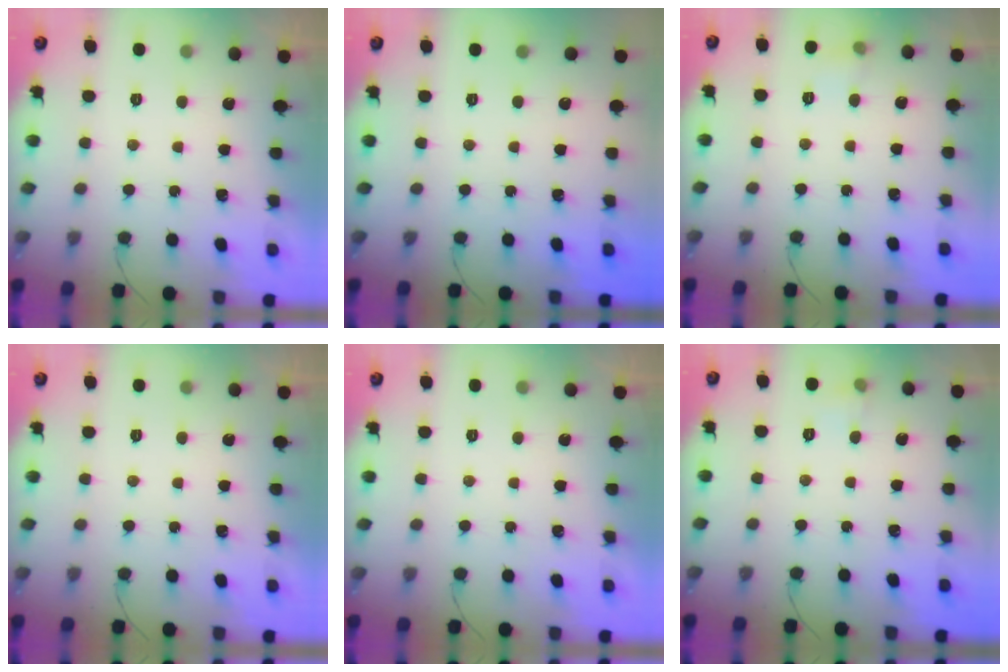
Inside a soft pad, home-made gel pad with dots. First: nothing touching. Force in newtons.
{"total": 0.0}
{"total": 5.0, "press": 4.8, "slide": 1.6}
{"total": 0.0}
{"total": 0.0}
{"total": 3.8, "press": 3.5, "slide": 1.3}